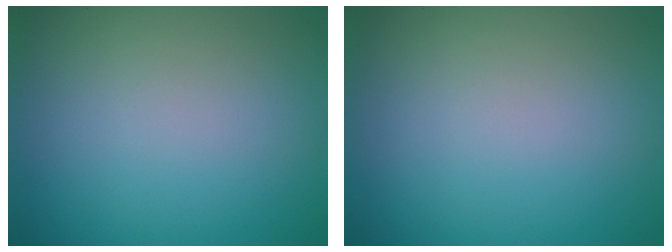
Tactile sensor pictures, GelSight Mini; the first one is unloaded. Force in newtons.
{"total": 0.0}